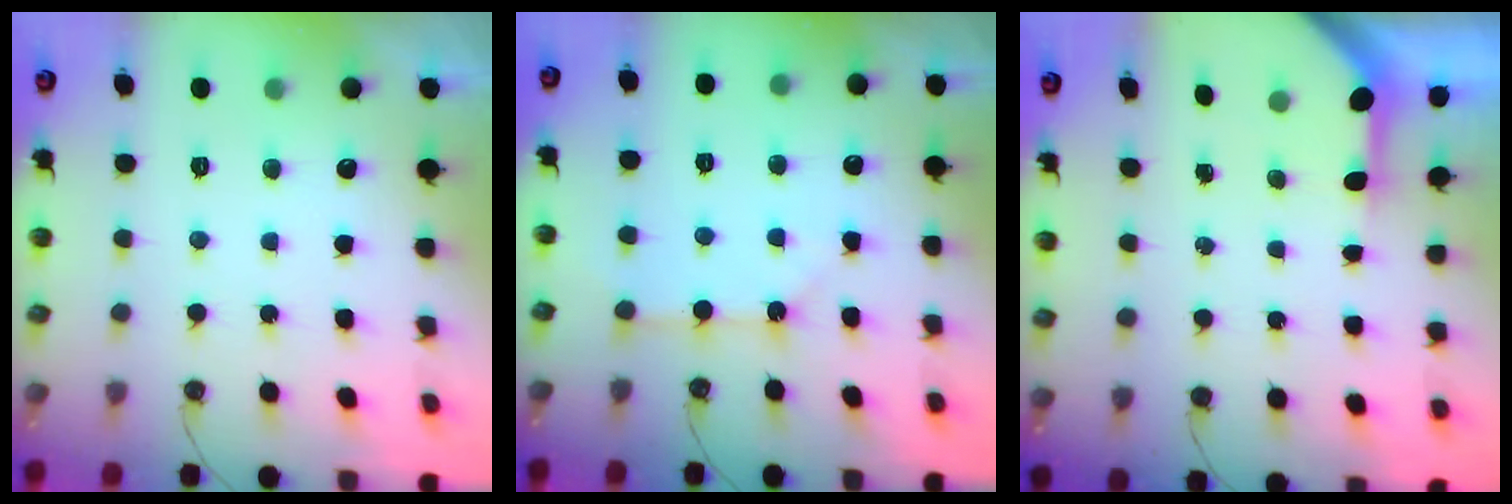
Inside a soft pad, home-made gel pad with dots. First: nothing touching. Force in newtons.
{"total": 2.3, "press": 2.3, "slide": 0.3}
{"total": 3.3, "press": 3.3, "slide": 0.2}